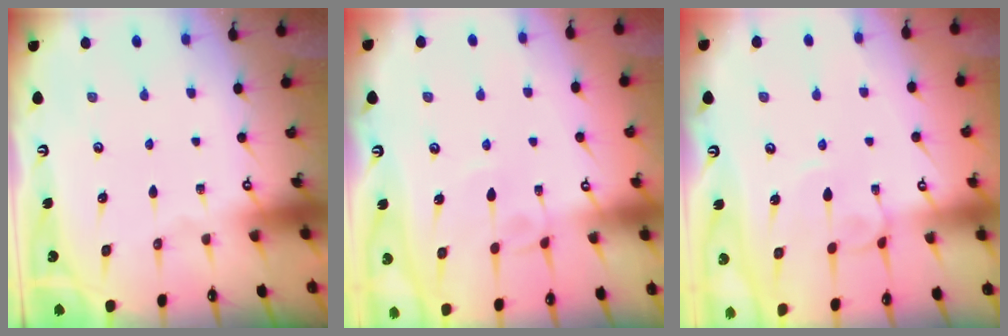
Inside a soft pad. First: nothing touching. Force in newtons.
{"total": 3.8, "press": 3.8, "slide": 0.2}
{"total": 1.7, "press": 1.7, "slide": 0.4}